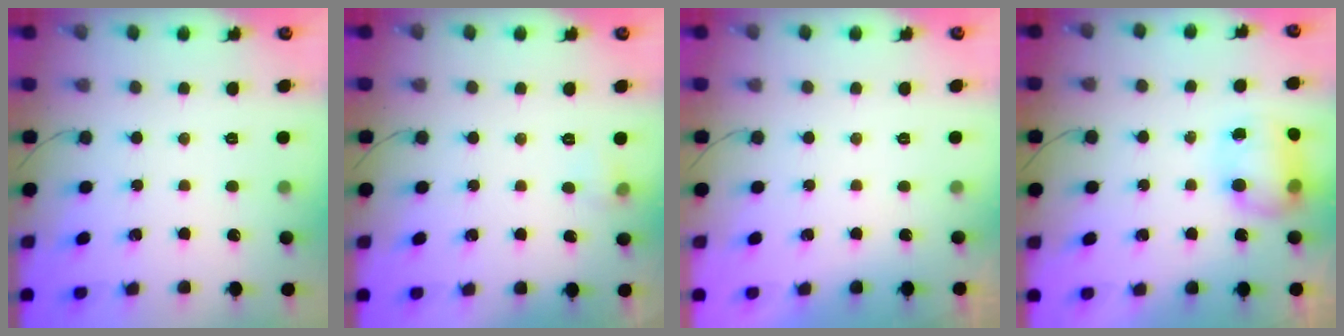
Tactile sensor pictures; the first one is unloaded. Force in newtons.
{"total": 4.2, "press": 3.9, "slide": 1.6}
{"total": 0.0}
{"total": 11.9, "press": 9.6, "slide": 7.0}